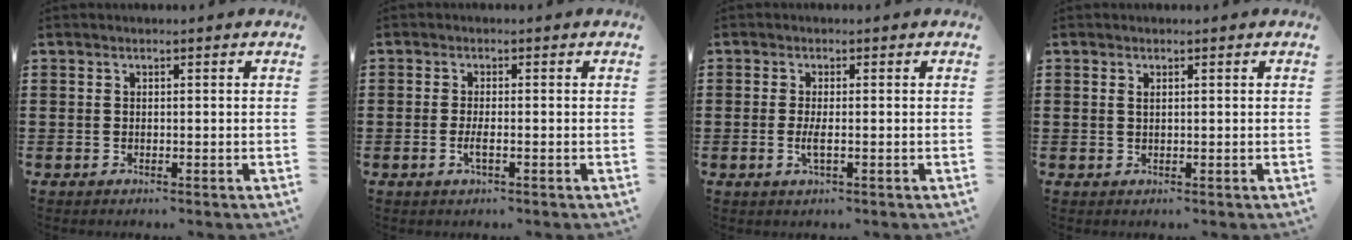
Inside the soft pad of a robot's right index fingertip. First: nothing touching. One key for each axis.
{"total": 2.0, "fx": -0.7, "fy": 0.3, "fz": 1.9, "tx": -0.041, "ty": -0.004, "tz": -0.015}
{"total": 2.4, "fx": -0.6, "fy": 0.4, "fz": 2.3, "tx": -0.048, "ty": -0.006, "tz": -0.013}
{"total": 0.7, "fx": 0.3, "fy": 0.3, "fz": 0.6, "tx": -0.013, "ty": 0.003, "tz": 0.005}